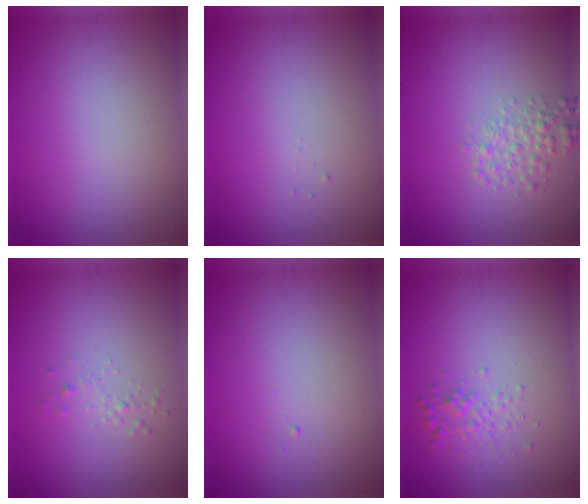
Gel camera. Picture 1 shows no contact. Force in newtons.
{"total": 0.0}
{"total": 2.0, "press": 2.0, "slide": 0.1}
{"total": 0.8, "press": 0.8, "slide": 0.0}
{"total": 0.0}
{"total": 1.7, "press": 1.7, "slide": 0.1}